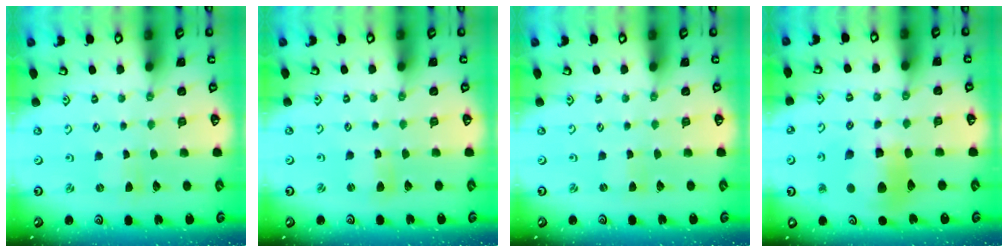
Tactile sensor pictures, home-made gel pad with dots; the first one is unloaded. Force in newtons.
{"total": 2.5, "press": 2.5, "slide": 0.3}
{"total": 0.6, "press": 0.6, "slide": 0.1}
{"total": 14.0, "press": 13.9, "slide": 1.9}